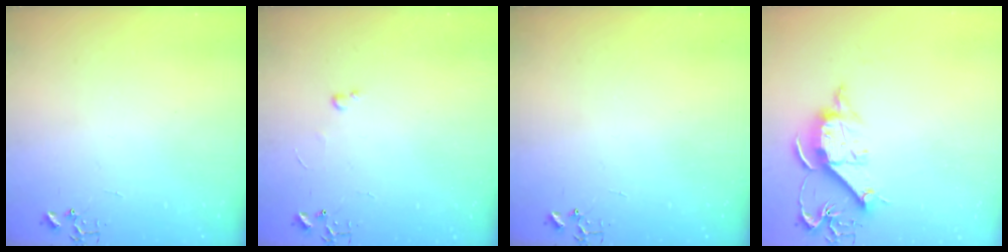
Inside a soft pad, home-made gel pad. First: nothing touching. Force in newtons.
{"total": 2.4, "press": 2.3, "slide": 0.4}
{"total": 0.0}
{"total": 11.7, "press": 11.7, "slide": 0.6}